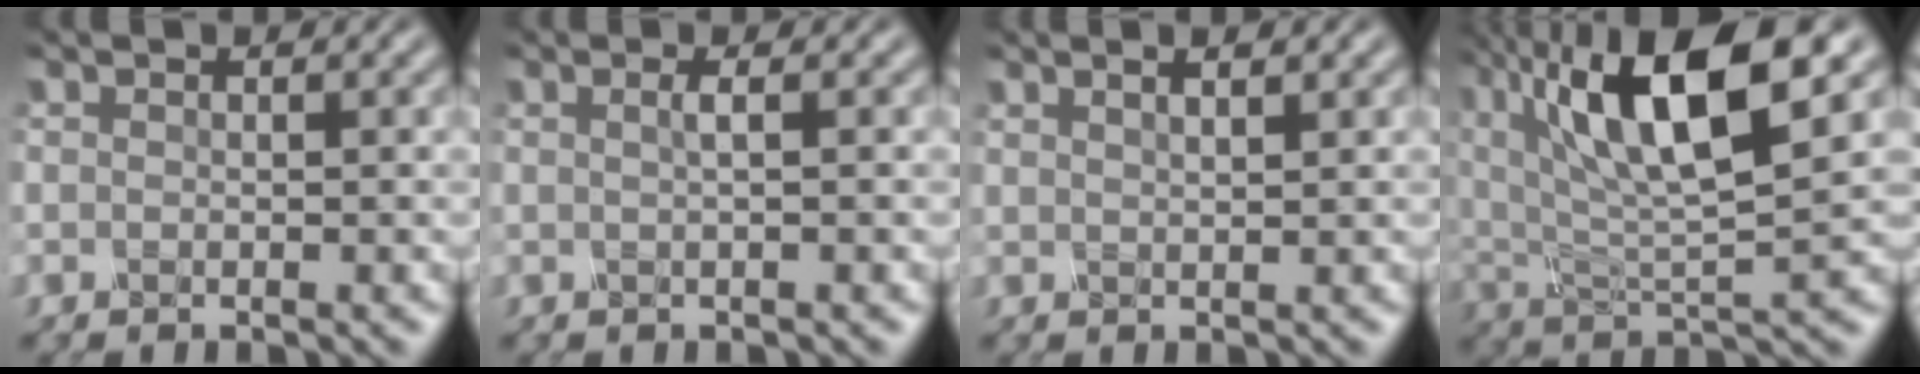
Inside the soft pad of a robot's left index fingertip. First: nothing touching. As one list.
[{"total": 1.2, "force": [0.1, 0.3, 1.1], "torque": [-0.018, 0.003, -0.004]}, {"total": 2.3, "force": [1.5, 0.8, 1.6], "torque": [-0.008, 0.005, 0.002]}, {"total": 12.0, "force": [5.2, 3.9, 10.1], "torque": [-0.185, 0.010, 0.087]}]